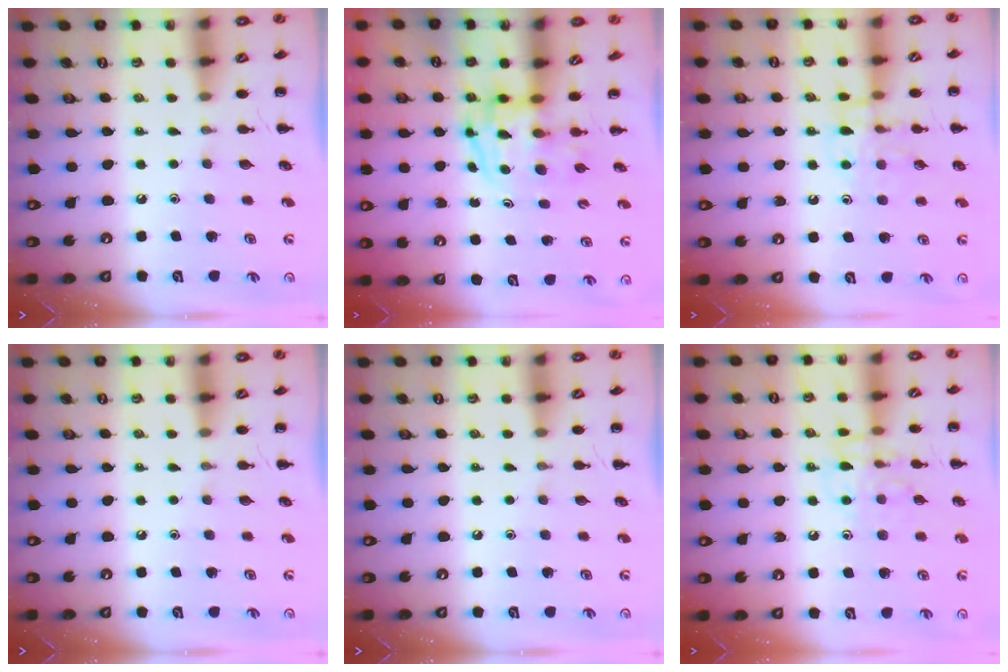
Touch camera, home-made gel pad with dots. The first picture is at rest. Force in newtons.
{"total": 3.8, "press": 3.8, "slide": 0.6}
{"total": 11.0, "press": 10.9, "slide": 1.0}
{"total": 0.0}
{"total": 0.0}
{"total": 9.5, "press": 9.5, "slide": 0.4}